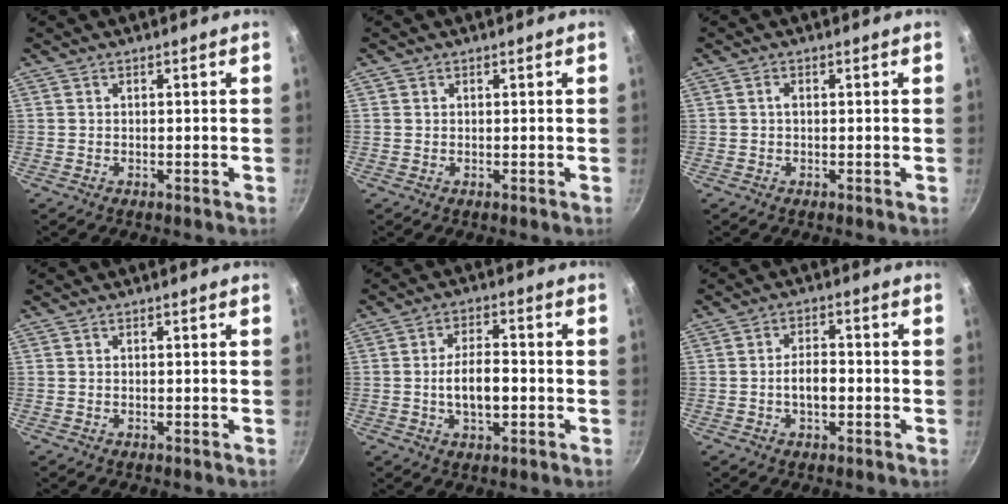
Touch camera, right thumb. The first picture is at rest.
{"total": 0.6, "force": [0.2, 0.6, 0.1], "torque": [0.001, 0.001, 0.001]}
{"total": 0.9, "force": [0.1, 0.4, 0.8], "torque": [-0.016, 0.003, -0.001]}
{"total": 0.0}
{"total": 7.8, "force": [-1.2, 3.8, 6.8], "torque": [-0.109, 0.017, -0.021]}
{"total": 4.8, "force": [-1.0, 2.5, 3.9], "torque": [-0.059, 0.017, -0.016]}